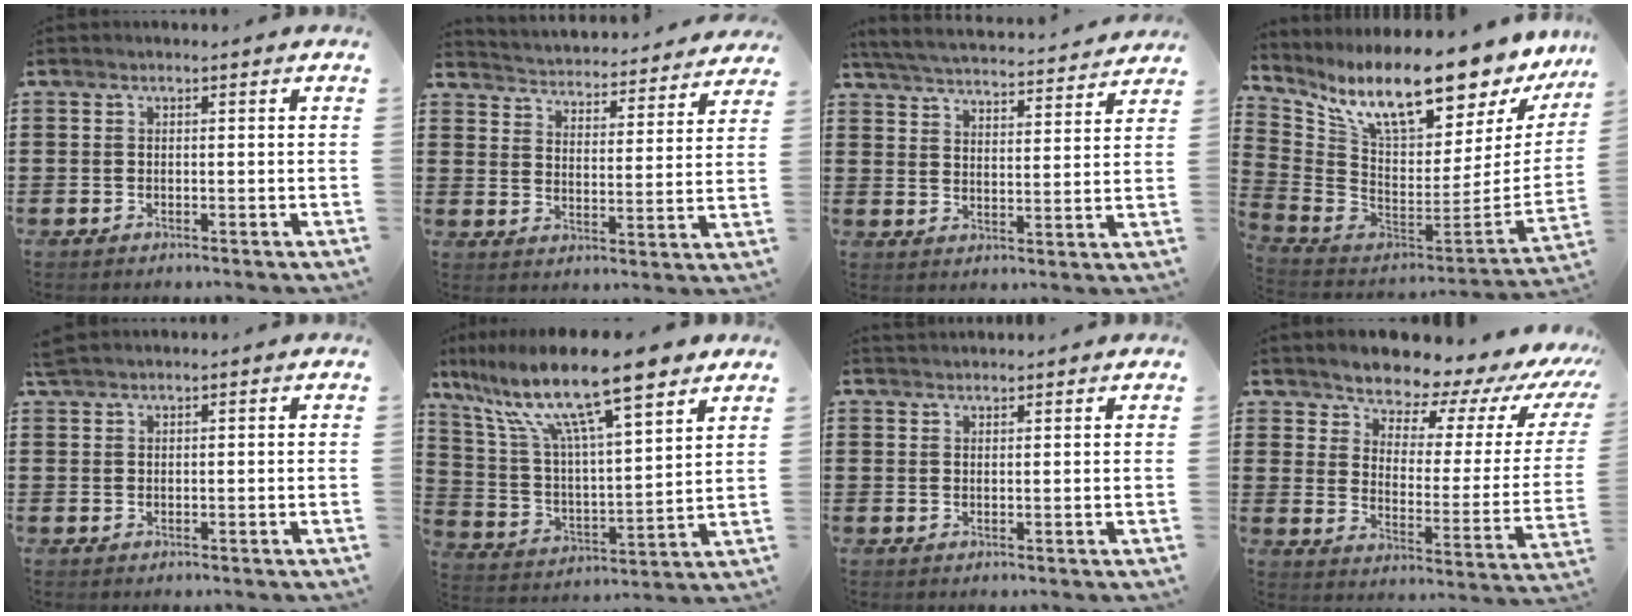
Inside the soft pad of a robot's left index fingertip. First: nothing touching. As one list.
[{"total": 3.6, "force": [3.6, -0.2, -0.4], "torque": [-0.017, -0.036, 0.055]}, {"total": 4.8, "force": [4.7, -0.4, 0.8], "torque": [-0.039, -0.036, 0.078]}, {"total": 14.2, "force": [10.3, 3.0, 9.3], "torque": [-0.186, -0.079, 0.172]}, {"total": 1.4, "force": [1.2, 0.1, 0.6], "torque": [-0.015, 0.001, 0.023]}, {"total": 14.2, "force": [10.4, 2.4, 9.3], "torque": [-0.208, -0.049, 0.175]}, {"total": 1.3, "force": [1.3, 0.1, 0.1], "torque": [-0.004, 0.001, 0.027]}, {"total": 6.5, "force": [6.2, 1.5, 0.9], "torque": [-0.041, -0.065, 0.103]}]